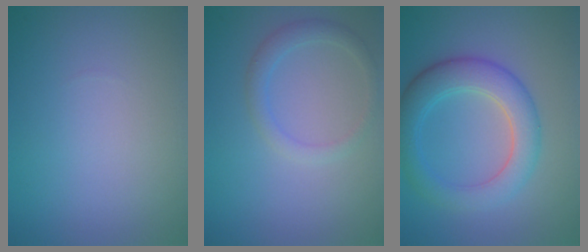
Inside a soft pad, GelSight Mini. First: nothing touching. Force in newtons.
{"total": 1.8, "press": 1.8, "slide": 0.1}
{"total": 5.1, "press": 5.1, "slide": 0.3}